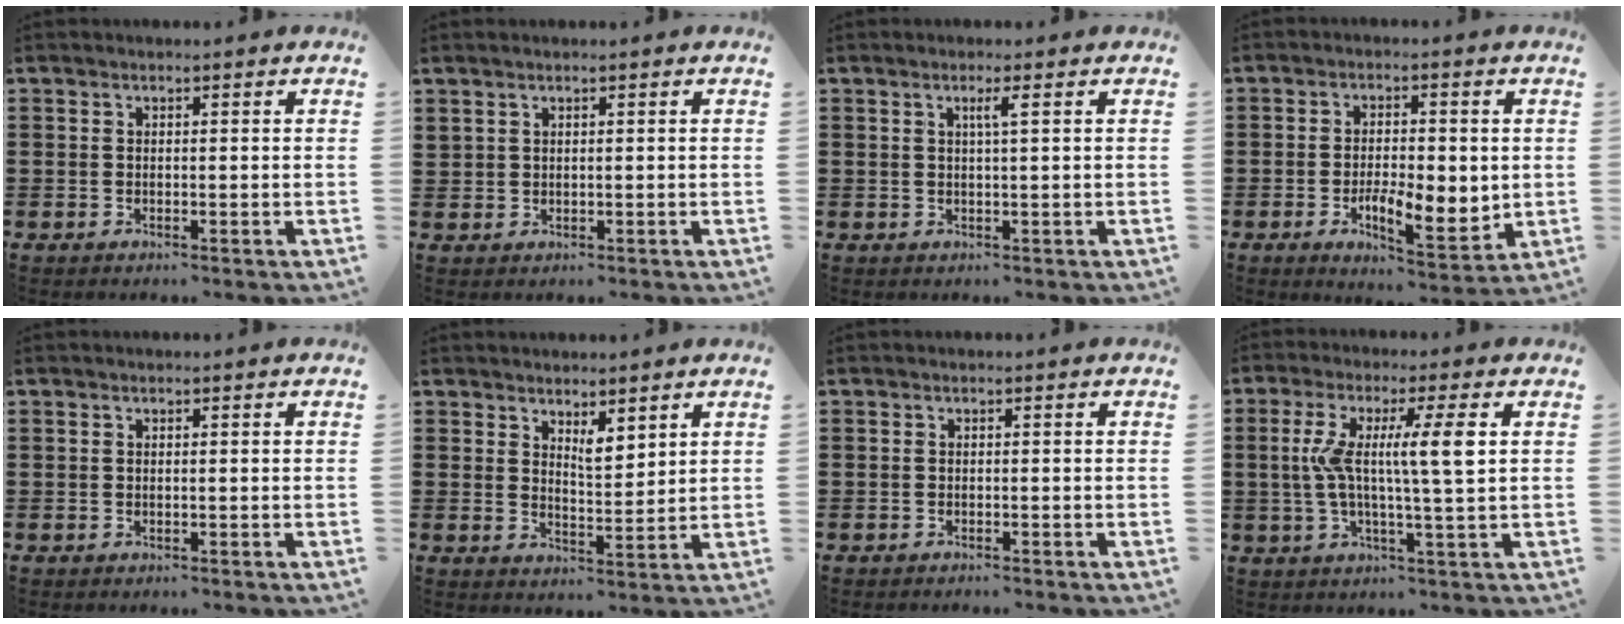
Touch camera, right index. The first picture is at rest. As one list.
[{"total": 1.2, "force": [1.0, 0.5, 0.3], "torque": [-0.009, 0.000, 0.019]}, {"total": 1.8, "force": [0.6, -0.1, 1.7], "torque": [-0.032, 0.000, 0.007]}, {"total": 6.9, "force": [-1.5, 3.0, 6.0], "torque": [-0.108, 0.001, -0.024]}, {"total": 0.0}, {"total": 3.5, "force": [3.1, 0.8, 1.4], "torque": [-0.024, -0.009, 0.054]}, {"total": 0.6, "force": [-0.6, -0.1, 0.1], "torque": [-0.003, -0.004, -0.012]}, {"total": 9.0, "force": [1.4, 0.4, 8.9], "torque": [-0.169, -0.003, 0.016]}]